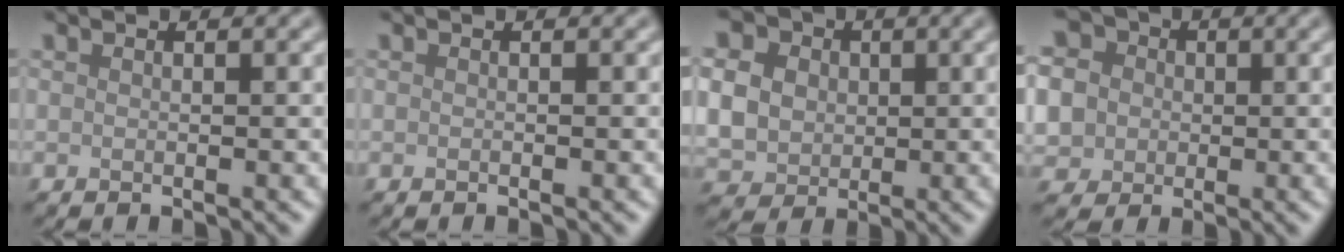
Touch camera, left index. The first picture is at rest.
{"total": 0.0}
{"total": 8.6, "force": [1.6, 7.4, 4.1], "torque": [-0.099, 0.022, 0.021]}
{"total": 10.5, "force": [1.8, 9.2, 4.6], "torque": [-0.100, 0.035, -0.001]}